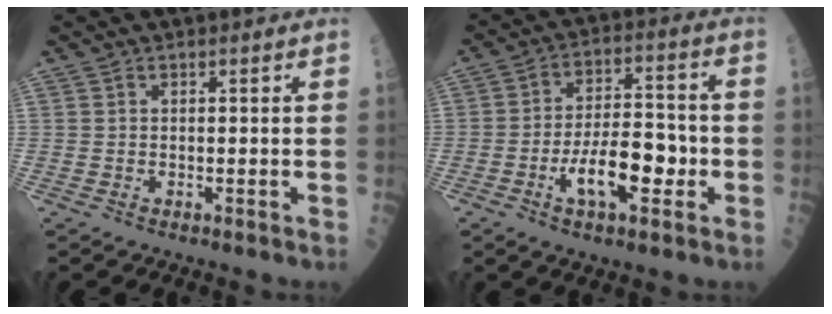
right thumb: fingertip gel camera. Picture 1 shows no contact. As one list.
[{"total": 12.6, "force": [-3.8, 5.6, 10.7], "torque": [-0.163, 0.029, -0.062]}]